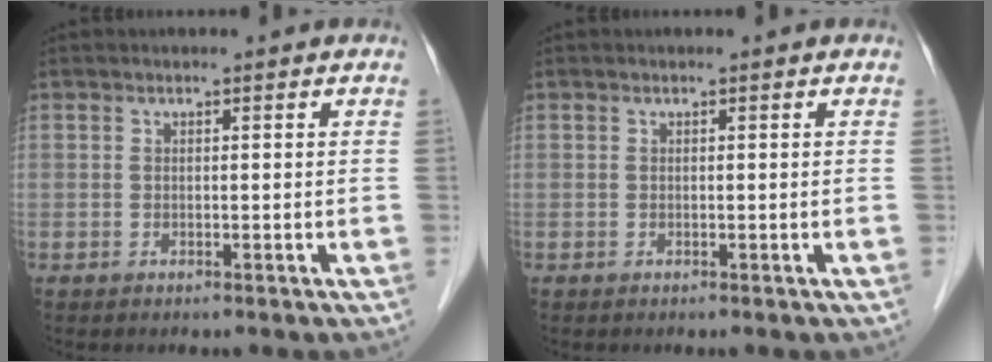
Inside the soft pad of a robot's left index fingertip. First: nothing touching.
{"total": 0.0}